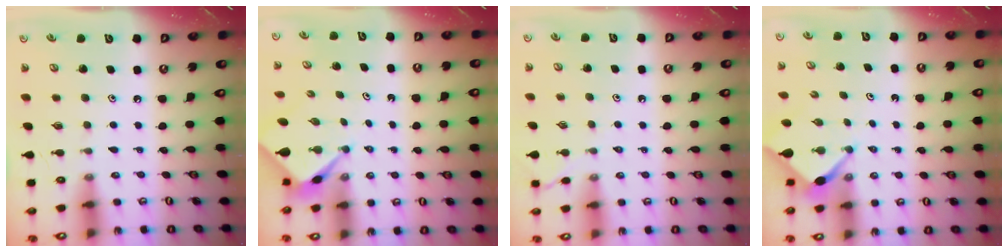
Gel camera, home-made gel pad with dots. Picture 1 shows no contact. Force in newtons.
{"total": 2.5, "press": 2.4, "slide": 0.3}
{"total": 2.4, "press": 2.4, "slide": 0.5}
{"total": 3.4, "press": 3.3, "slide": 0.4}